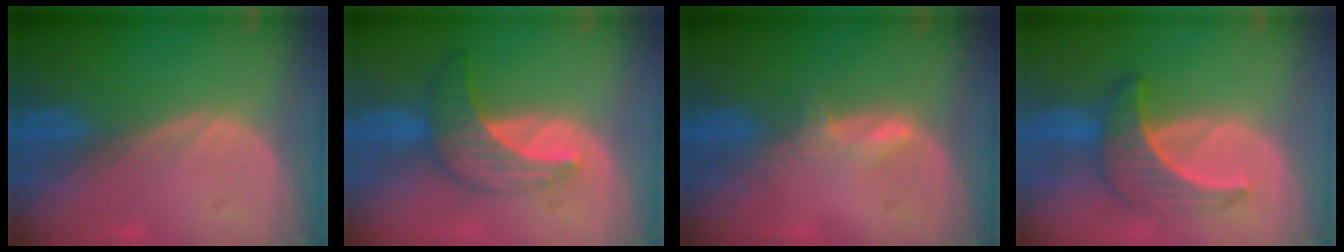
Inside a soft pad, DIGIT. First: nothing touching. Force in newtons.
{"total": 7.2, "press": 6.4, "slide": 3.2}
{"total": 2.3, "press": 2.3, "slide": 0.4}
{"total": 6.2, "press": 6.0, "slide": 1.8}